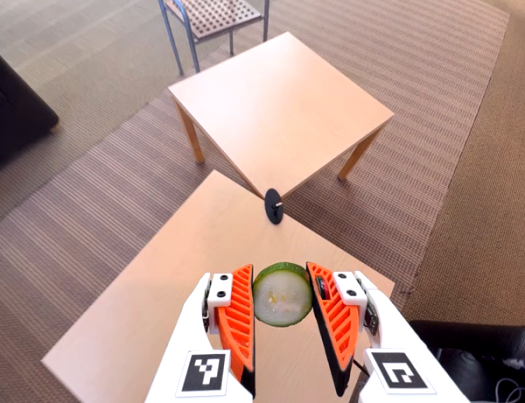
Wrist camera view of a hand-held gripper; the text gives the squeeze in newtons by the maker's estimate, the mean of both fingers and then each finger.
{"total": 11.5, "left": 12.1, "right": 10.8}